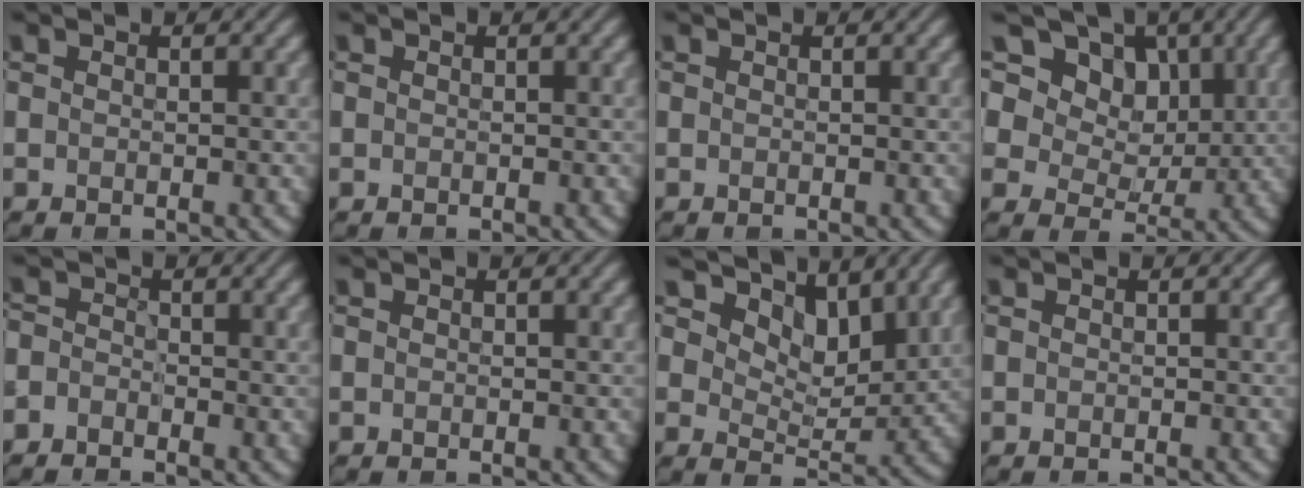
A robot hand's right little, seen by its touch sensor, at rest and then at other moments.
{"total": 0.0}
{"total": 0.0}
{"total": 18.6, "force": [10.2, 12.7, 9.1], "torque": [-0.212, 0.057, 0.178]}
{"total": 1.4, "force": [-1.3, 0.6, 0.1], "torque": [-0.001, 0.004, -0.032]}
{"total": 0.0}
{"total": 7.1, "force": [5.2, 3.6, 3.3], "torque": [-0.056, -0.025, 0.086]}
{"total": 0.5, "force": [-0.4, 0.1, 0.3], "torque": [-0.001, 0.001, -0.008]}